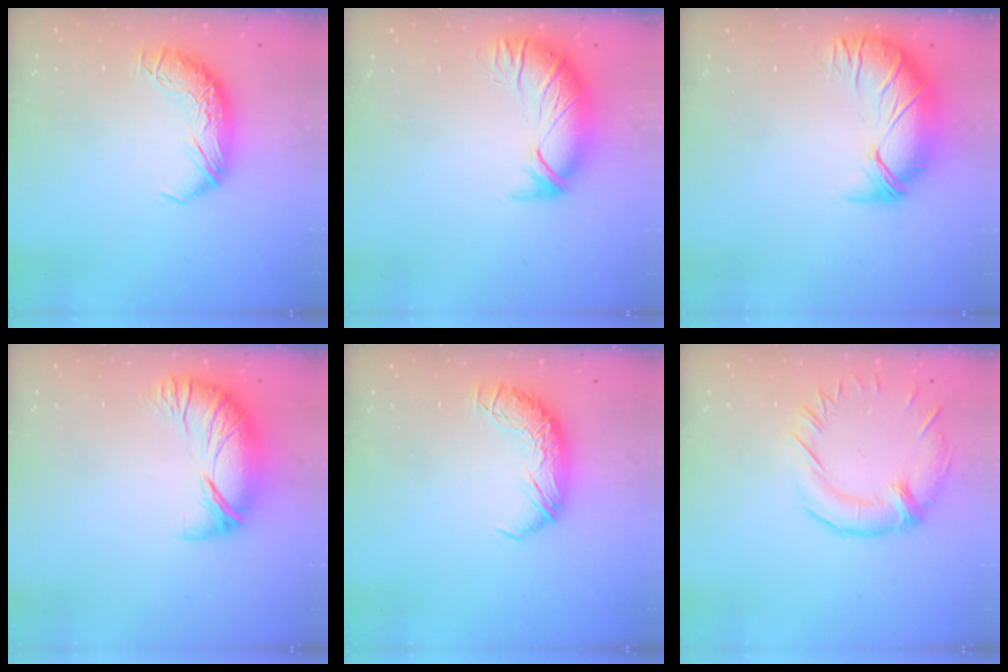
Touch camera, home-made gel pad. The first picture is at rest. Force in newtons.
{"total": 3.0, "press": 1.5, "slide": 2.6}
{"total": 2.5, "press": 0.5, "slide": 2.5}
{"total": 3.2, "press": 2.2, "slide": 2.2}
{"total": 0.0}
{"total": 1.3, "press": 0.7, "slide": 1.1}